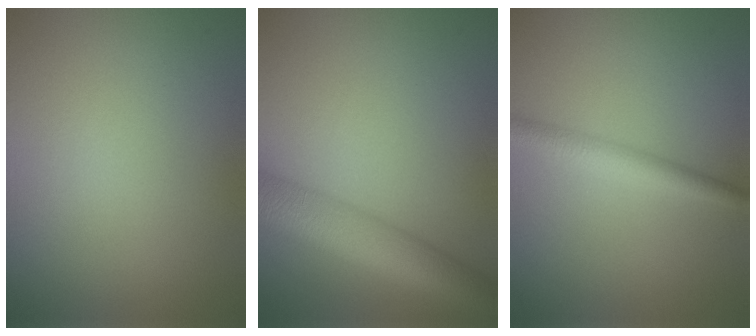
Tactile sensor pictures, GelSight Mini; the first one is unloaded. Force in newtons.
{"total": 7.8, "press": 7.8, "slide": 0.4}
{"total": 2.6, "press": 2.6, "slide": 0.0}